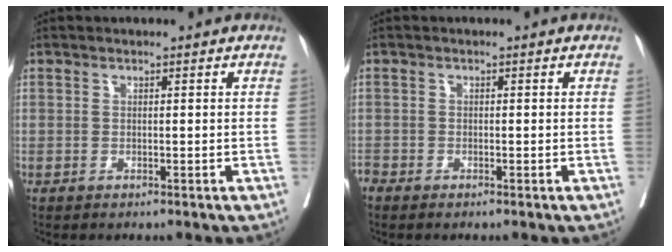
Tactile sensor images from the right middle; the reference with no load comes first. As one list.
[{"total": 1.0, "force": [-0.9, 0.3, 0.1], "torque": [-0.007, -0.003, -0.019]}]